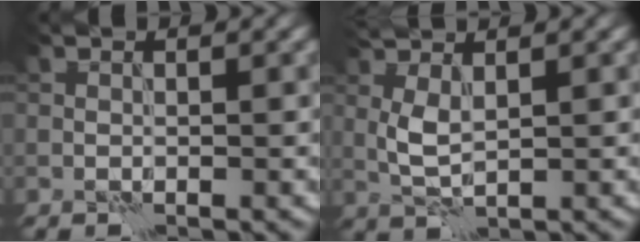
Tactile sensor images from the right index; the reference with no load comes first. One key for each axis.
{"total": 2.7, "fx": 1.1, "fy": 0.9, "fz": 2.4, "tx": -0.062, "ty": 0.004, "tz": 0.025}